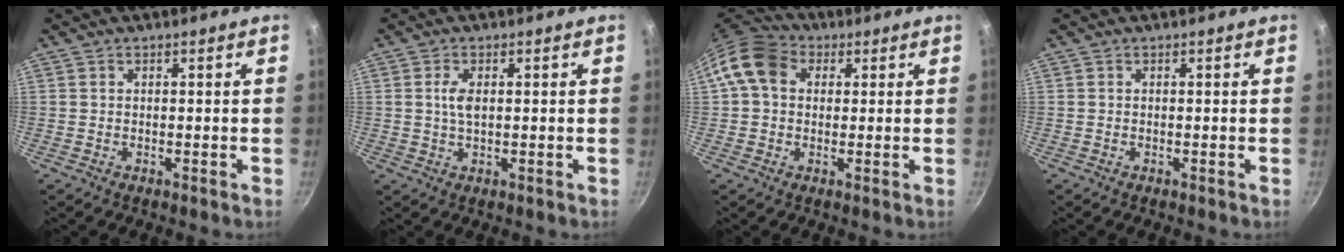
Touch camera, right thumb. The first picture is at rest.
{"total": 3.0, "force": [0.5, 1.4, 2.6], "torque": [-0.051, 0.002, 0.011]}
{"total": 9.3, "force": [2.0, 7.4, 5.3], "torque": [-0.075, 0.018, 0.017]}
{"total": 0.0}